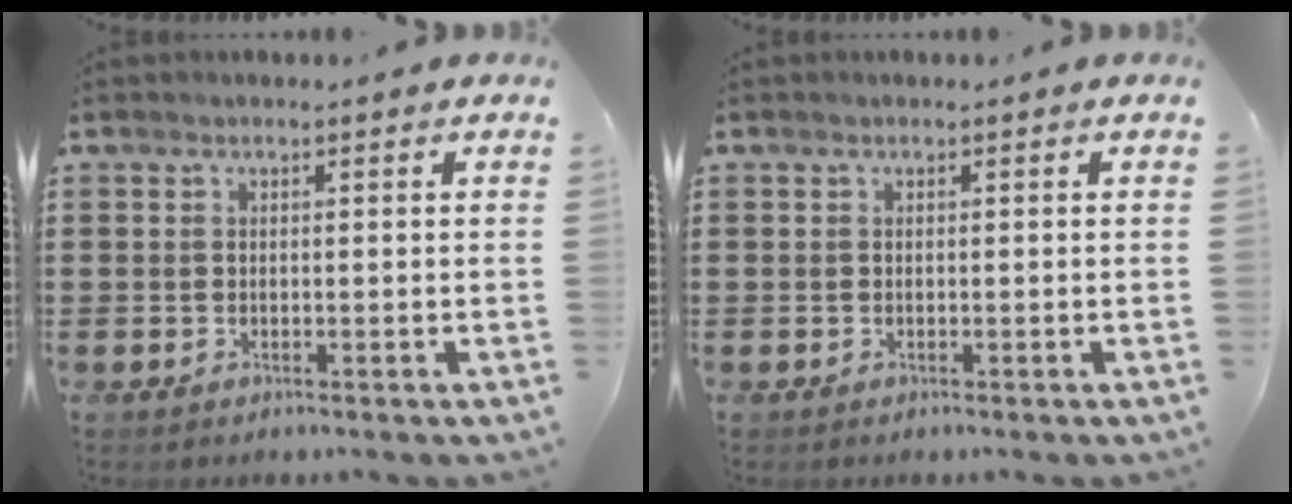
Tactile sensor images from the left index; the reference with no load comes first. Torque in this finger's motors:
{"motor_torque": [0.00, 0.00, 0.00, 0.00]}